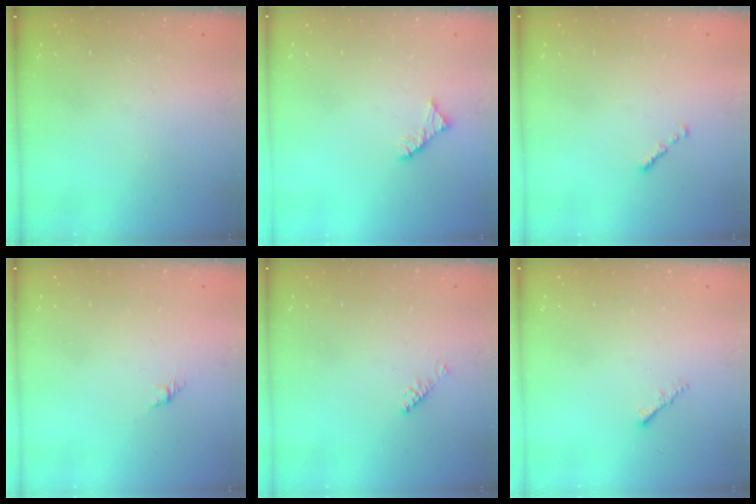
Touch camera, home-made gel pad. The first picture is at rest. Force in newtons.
{"total": 3.0, "press": 3.0, "slide": 0.5}
{"total": 0.7, "press": 0.6, "slide": 0.4}
{"total": 2.7, "press": 2.6, "slide": 0.7}
{"total": 4.1, "press": 4.0, "slide": 0.6}
{"total": 1.2, "press": 1.1, "slide": 0.4}